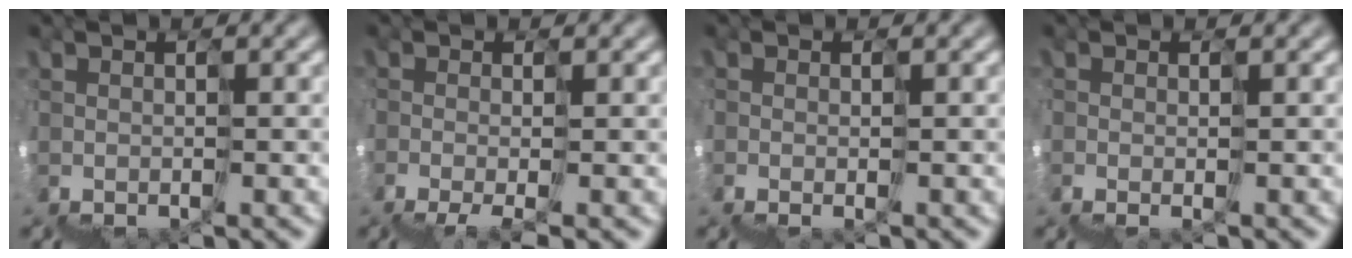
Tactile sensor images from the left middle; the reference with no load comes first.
{"total": 2.8, "force": [-1.6, 0.4, 2.2], "torque": [-0.018, -0.010, -0.023]}
{"total": 2.6, "force": [-1.0, 1.0, 2.2], "torque": [-0.029, -0.014, -0.013]}
{"total": 2.7, "force": [-0.7, 1.1, 2.4], "torque": [-0.024, -0.009, -0.009]}